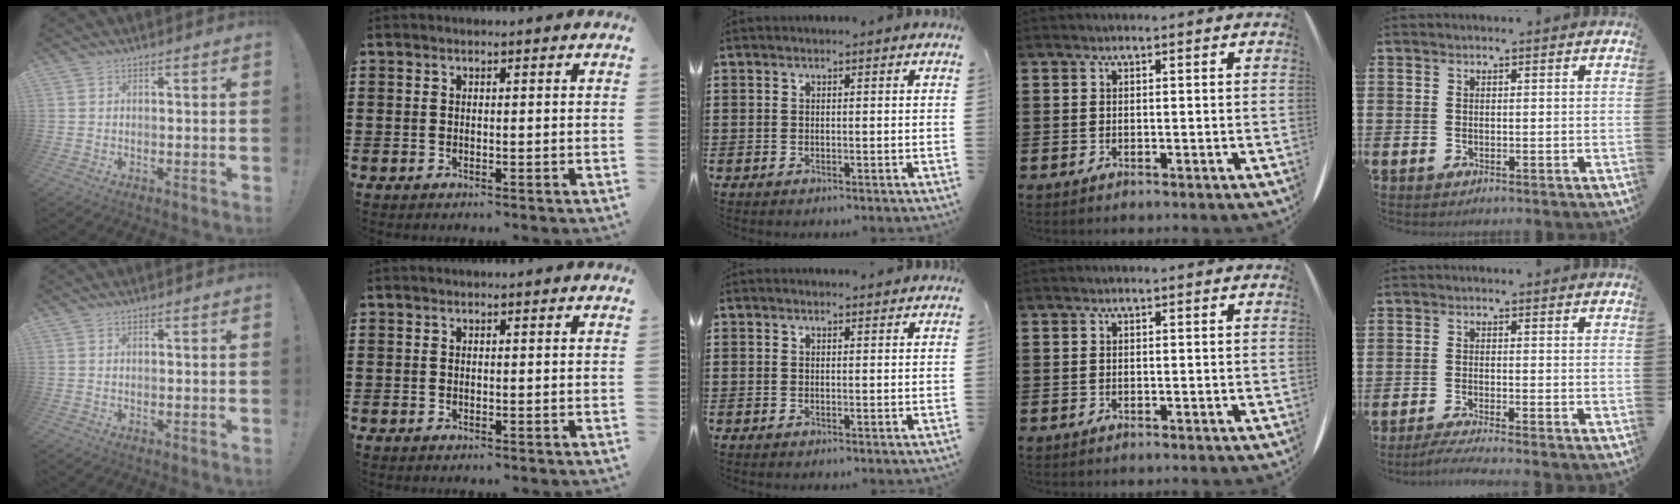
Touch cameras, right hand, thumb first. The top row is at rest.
{"middle": {"total": 0.6, "force": [0.6, 0.1, 0.1], "torque": [0.004, -0.003, 0.009]}, "little": {"total": 2.0, "force": [-1.5, 0.0, 1.3], "torque": [-0.020, 0.001, -0.028]}}